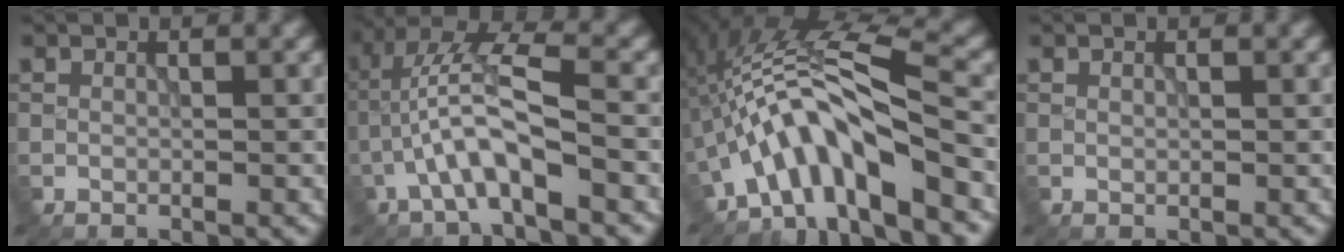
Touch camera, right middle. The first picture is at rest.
{"total": 5.4, "force": [-2.2, 1.3, 4.8], "torque": [-0.094, 0.020, -0.044]}
{"total": 8.2, "force": [-3.6, 1.9, 7.1], "torque": [-0.120, 0.026, -0.071]}
{"total": 0.0}